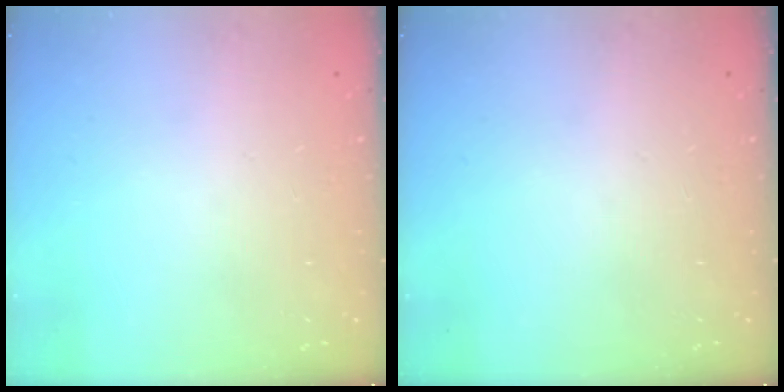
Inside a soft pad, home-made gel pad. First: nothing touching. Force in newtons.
{"total": 0.0}